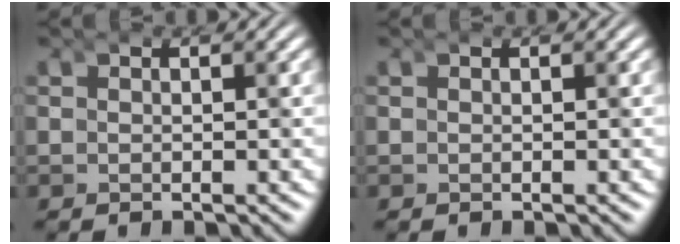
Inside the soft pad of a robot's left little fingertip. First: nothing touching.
{"total": 0.0}